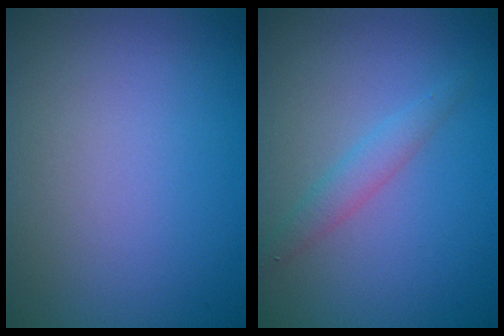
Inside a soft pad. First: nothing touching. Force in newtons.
{"total": 1.7, "press": 1.7, "slide": 0.1}